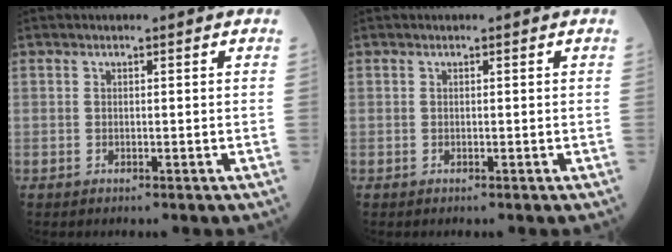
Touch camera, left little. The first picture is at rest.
{"total": 0.0}